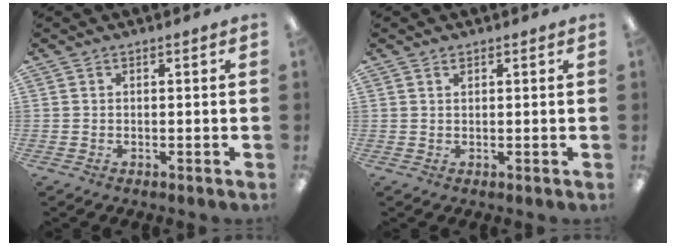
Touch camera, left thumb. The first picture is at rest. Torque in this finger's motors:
{"motor_torque": [-0.19, -0.08, -0.16, -0.21, -0.01]}